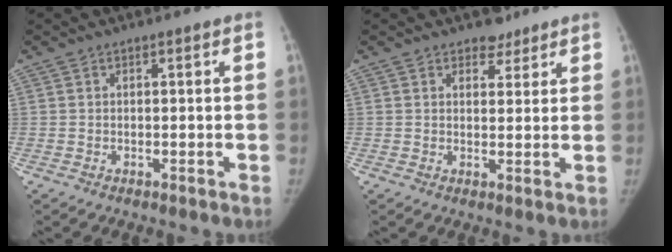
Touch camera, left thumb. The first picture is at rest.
{"total": 3.4, "force": [2.6, 2.1, 0.7], "torque": [0.012, -0.016, 0.035]}